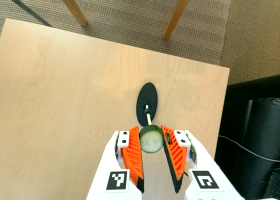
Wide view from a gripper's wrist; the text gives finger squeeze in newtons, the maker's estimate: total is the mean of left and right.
{"total": 8.9, "left": 8.9, "right": 8.9}